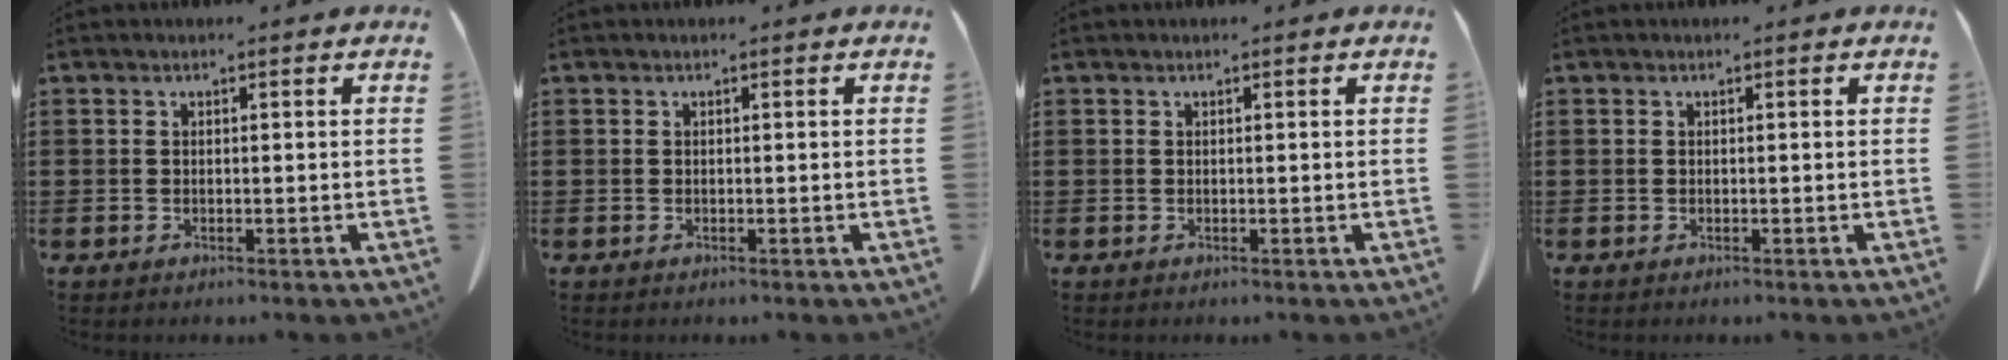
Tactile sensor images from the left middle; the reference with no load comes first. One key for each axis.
{"total": 0.0}
{"total": 0.0}
{"total": 0.0}